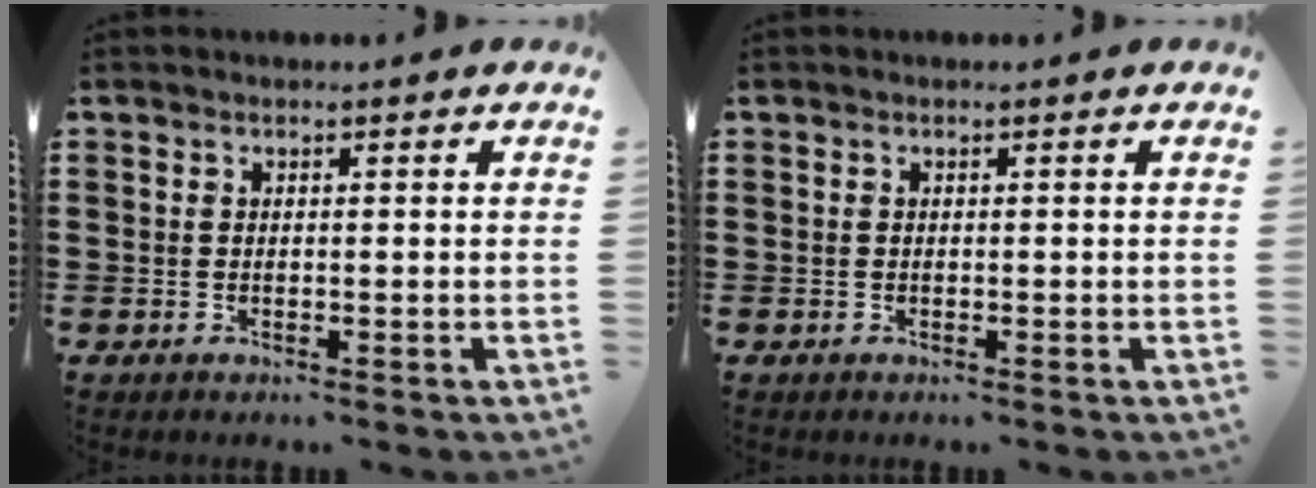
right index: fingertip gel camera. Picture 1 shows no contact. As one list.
[{"total": 0.0}]